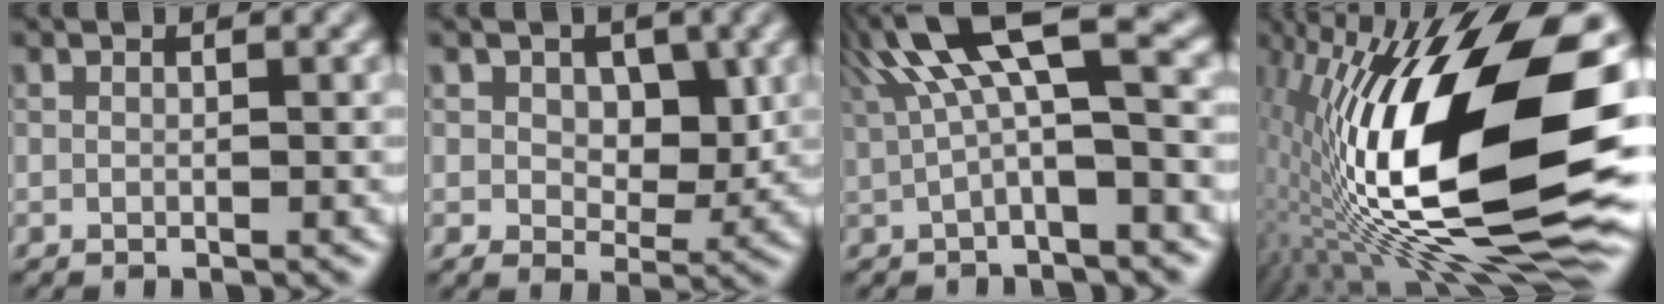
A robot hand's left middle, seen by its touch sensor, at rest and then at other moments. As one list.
[{"total": 4.7, "force": [1.6, 3.3, 3.0], "torque": [-0.042, -0.008, 0.017]}, {"total": 8.1, "force": [2.7, 2.1, 7.3], "torque": [-0.140, 0.020, 0.043]}, {"total": 19.5, "force": [0.6, 7.4, 18.0], "torque": [-0.325, 0.025, -0.005]}]